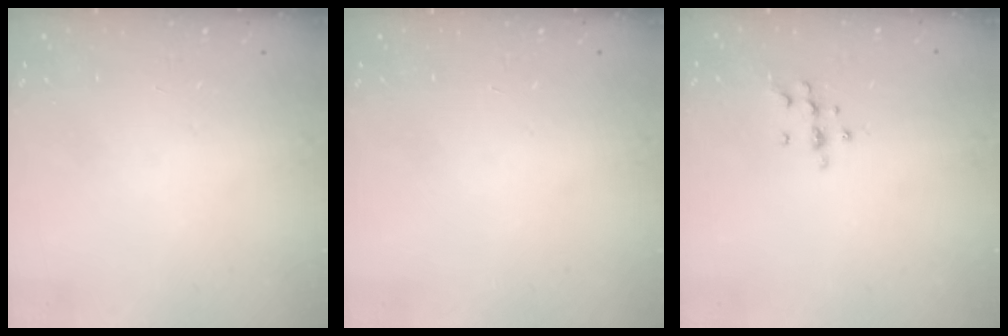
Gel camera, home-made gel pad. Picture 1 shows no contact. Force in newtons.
{"total": 0.0}
{"total": 7.1, "press": 7.0, "slide": 1.3}